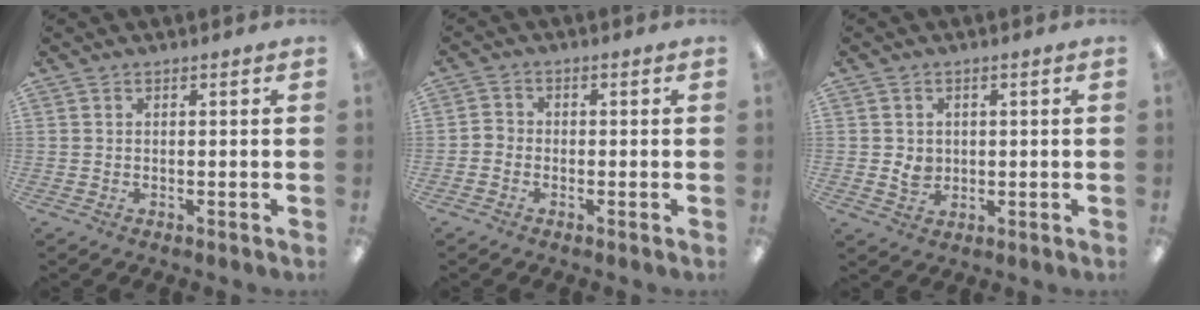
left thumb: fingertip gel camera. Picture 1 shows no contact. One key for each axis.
{"total": 1.8, "fx": -1.4, "fy": 1.1, "fz": 0.4, "tx": -0.007, "ty": 0.006, "tz": -0.027}
{"total": 3.4, "fx": 0.2, "fy": 3.0, "fz": 1.5, "tx": -0.015, "ty": -0.003, "tz": 0.002}